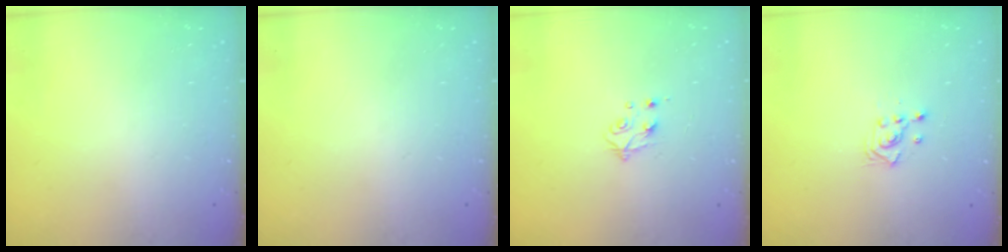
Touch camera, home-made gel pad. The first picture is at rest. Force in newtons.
{"total": 0.0}
{"total": 4.7, "press": 4.6, "slide": 0.6}
{"total": 2.3, "press": 2.3, "slide": 0.3}